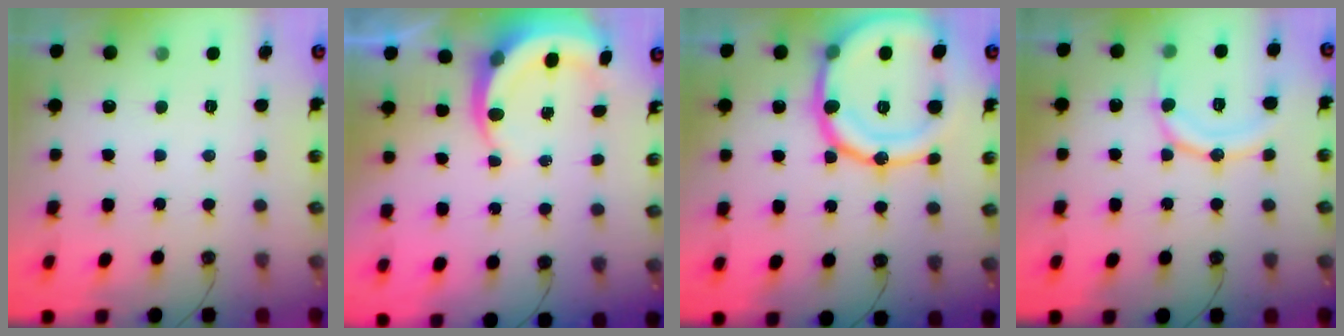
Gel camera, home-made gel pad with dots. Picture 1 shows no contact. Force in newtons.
{"total": 5.9, "press": 5.9, "slide": 0.6}
{"total": 24.9, "press": 24.6, "slide": 4.1}
{"total": 12.3, "press": 12.2, "slide": 1.2}